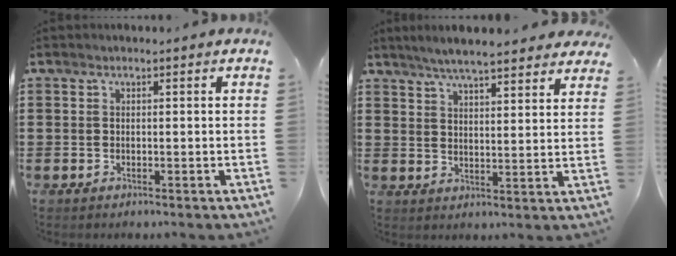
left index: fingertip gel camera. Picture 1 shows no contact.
{"total": 5.6, "force": [5.2, 0.3, 2.1], "torque": [-0.057, -0.014, 0.094]}